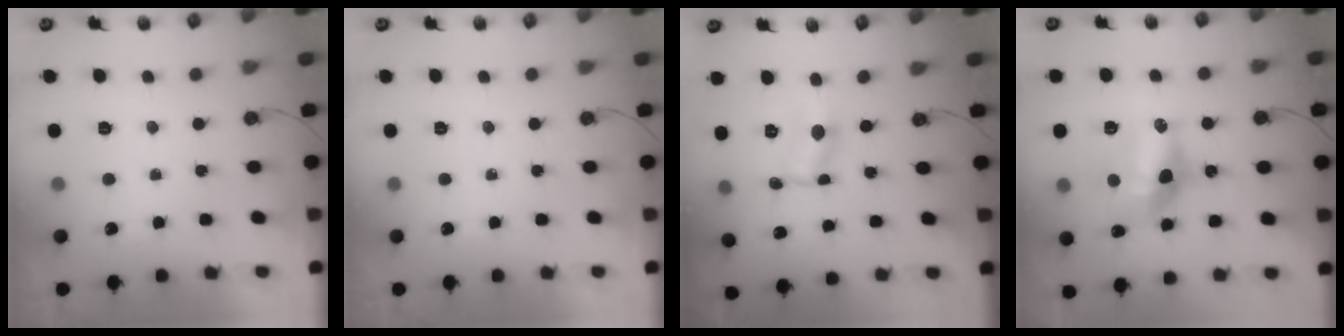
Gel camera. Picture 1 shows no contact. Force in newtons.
{"total": 0.0}
{"total": 1.3, "press": 1.3, "slide": 0.2}
{"total": 13.6, "press": 13.6, "slide": 1.2}